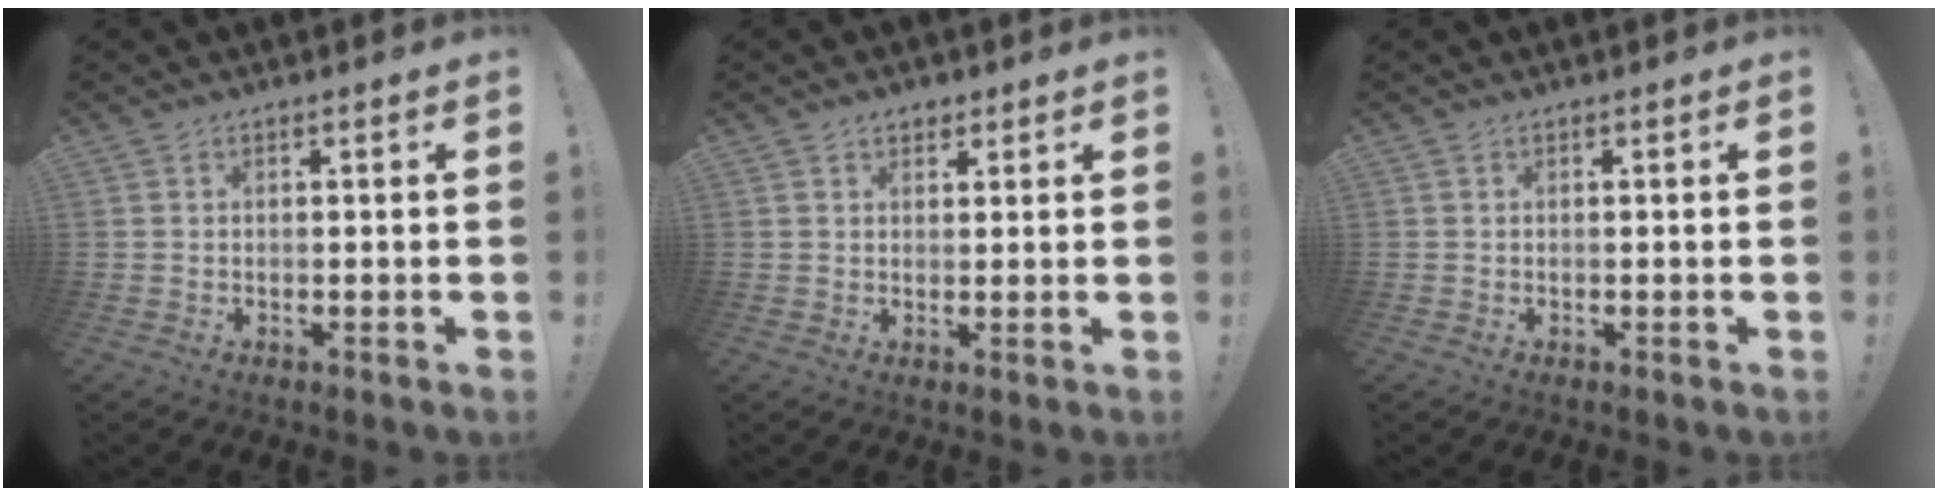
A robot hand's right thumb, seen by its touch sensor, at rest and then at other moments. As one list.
[{"total": 2.5, "force": [1.6, 1.8, 0.8], "torque": [-0.004, -0.007, 0.026]}, {"total": 0.0}]